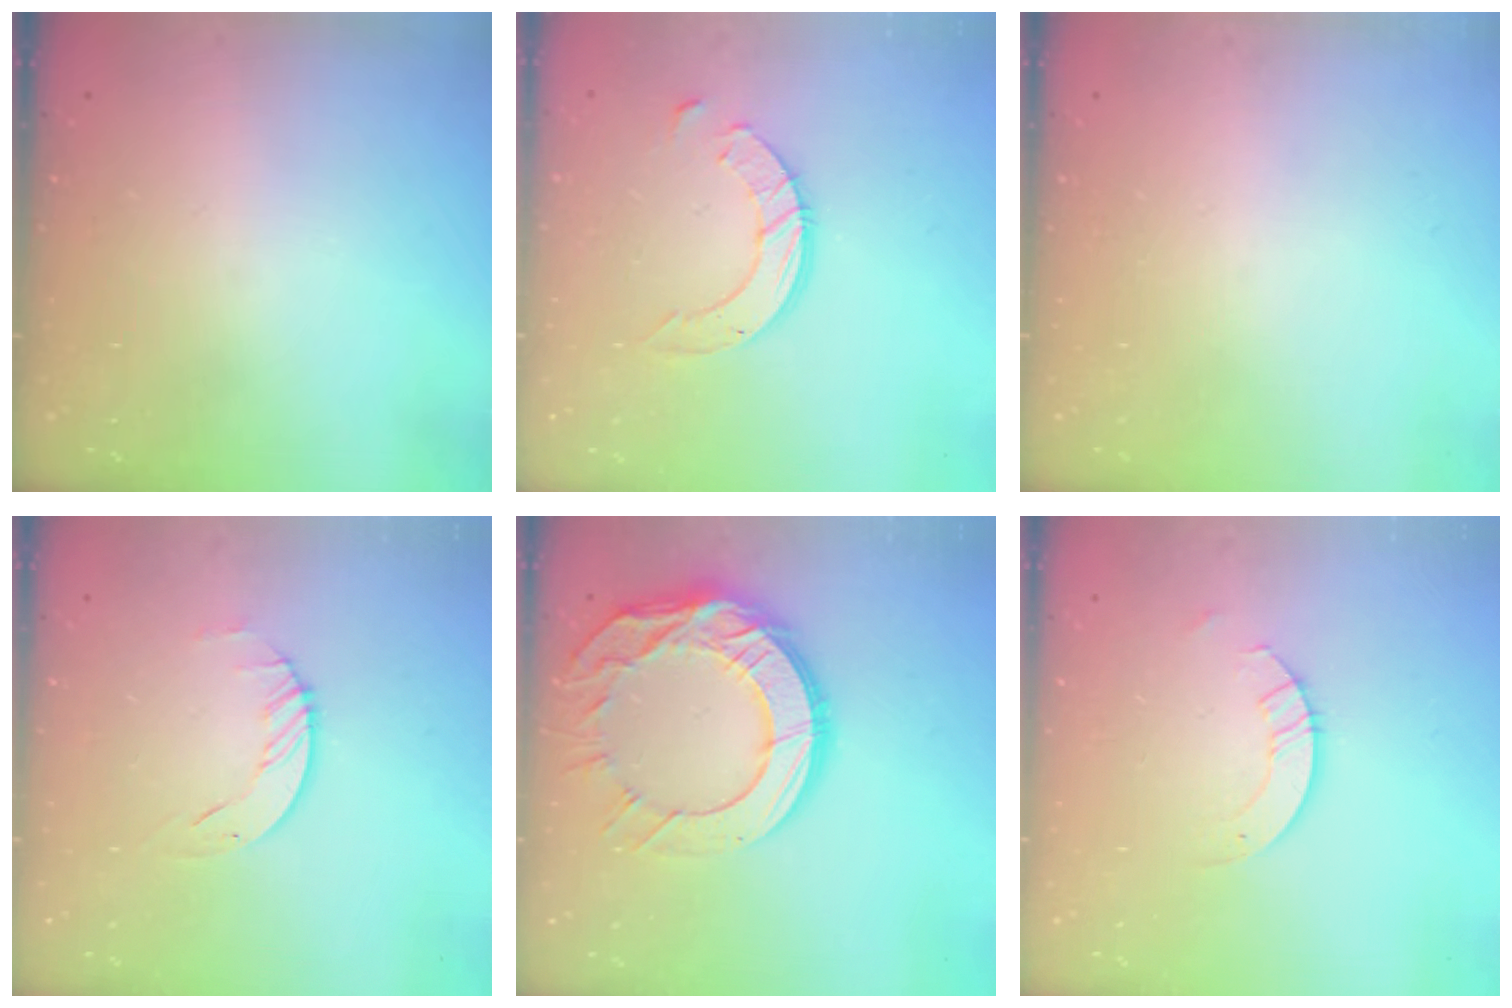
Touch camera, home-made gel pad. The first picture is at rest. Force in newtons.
{"total": 9.7, "press": 9.6, "slide": 0.8}
{"total": 0.0}
{"total": 2.3, "press": 2.3, "slide": 0.3}
{"total": 17.2, "press": 17.1, "slide": 1.4}
{"total": 2.6, "press": 2.6, "slide": 0.2}